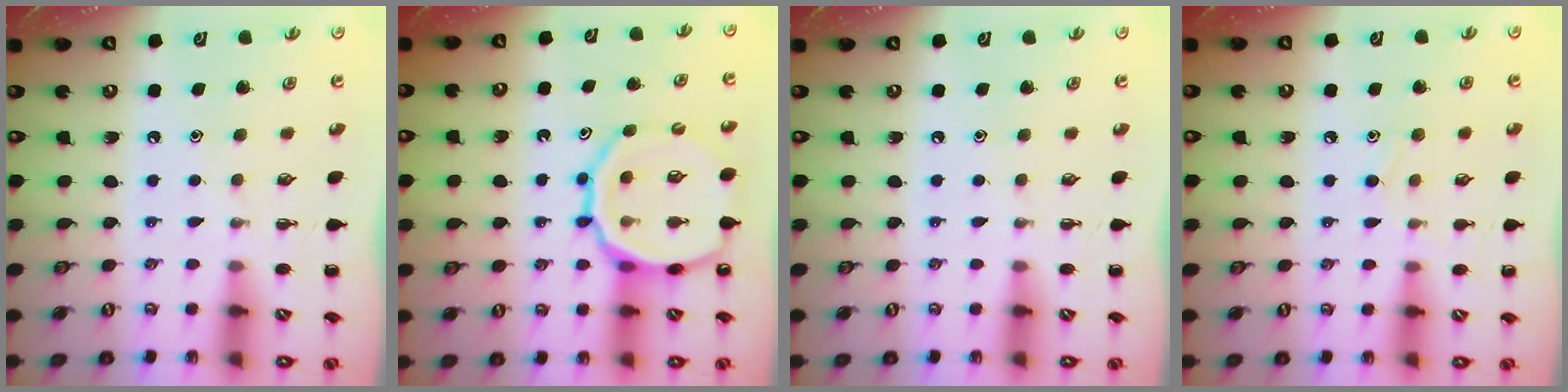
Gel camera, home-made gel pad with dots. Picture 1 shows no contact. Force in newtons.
{"total": 17.8, "press": 17.6, "slide": 2.8}
{"total": 0.0}
{"total": 6.9, "press": 6.4, "slide": 2.4}